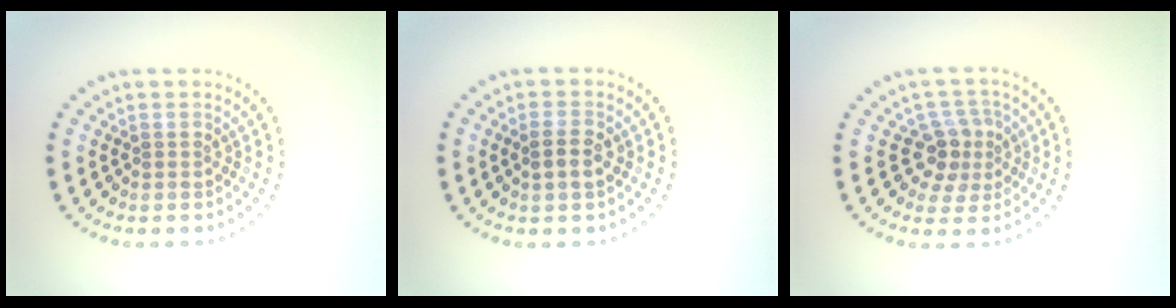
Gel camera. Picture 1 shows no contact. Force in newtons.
{"total": 1.9, "press": 1.8, "slide": 0.4}
{"total": 3.1, "press": 2.7, "slide": 1.6}